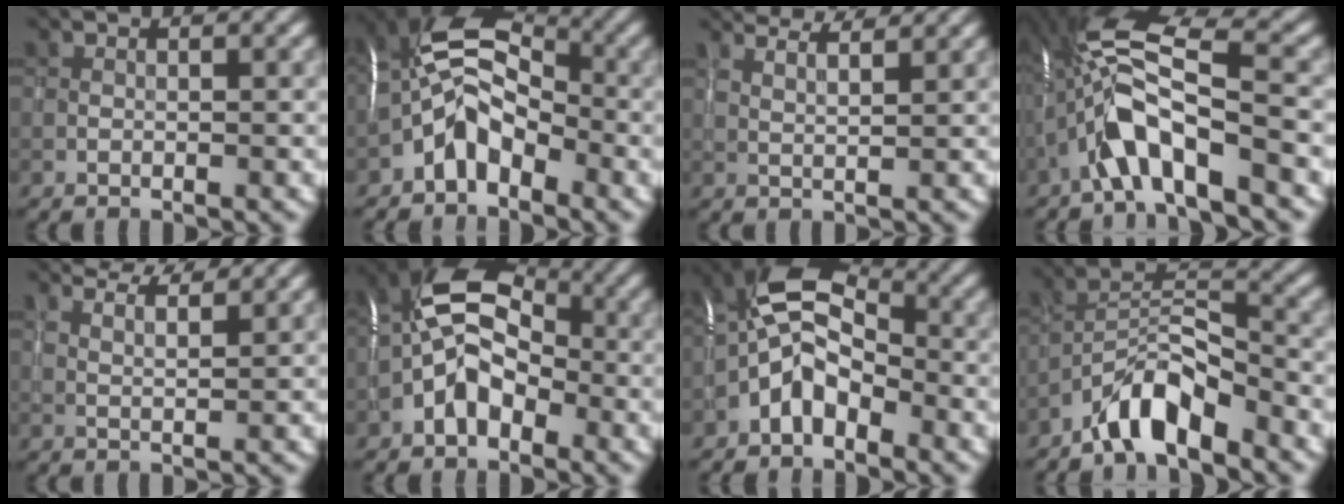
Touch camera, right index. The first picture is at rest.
{"total": 6.0, "force": [-2.2, 3.7, 4.1], "torque": [-0.077, 0.019, -0.054]}
{"total": 5.8, "force": [5.0, 1.5, 2.6], "torque": [-0.037, 0.029, 0.054]}
{"total": 9.4, "force": [-3.0, 2.6, 8.5], "torque": [-0.162, 0.021, -0.062]}
{"total": 5.2, "force": [4.6, 1.2, 2.1], "torque": [-0.033, 0.020, 0.053]}
{"total": 6.2, "force": [-1.4, 4.2, 4.4], "torque": [-0.079, 0.016, -0.041]}
{"total": 5.3, "force": [-1.8, 3.3, 3.8], "torque": [-0.074, 0.013, -0.045]}
{"total": 5.4, "force": [-4.0, 1.5, 3.3], "torque": [-0.058, 0.007, -0.080]}